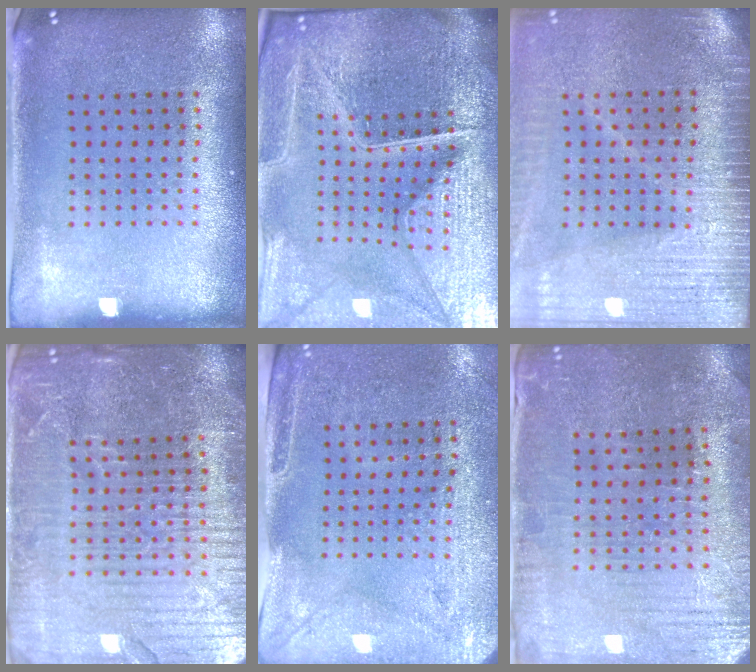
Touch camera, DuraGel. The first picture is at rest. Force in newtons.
{"total": 7.1, "press": 6.3, "slide": 3.4}
{"total": 3.7, "press": 3.1, "slide": 1.9}
{"total": 5.6, "press": 5.1, "slide": 2.5}
{"total": 2.9, "press": 2.4, "slide": 1.5}
{"total": 0.9, "press": 0.8, "slide": 0.4}